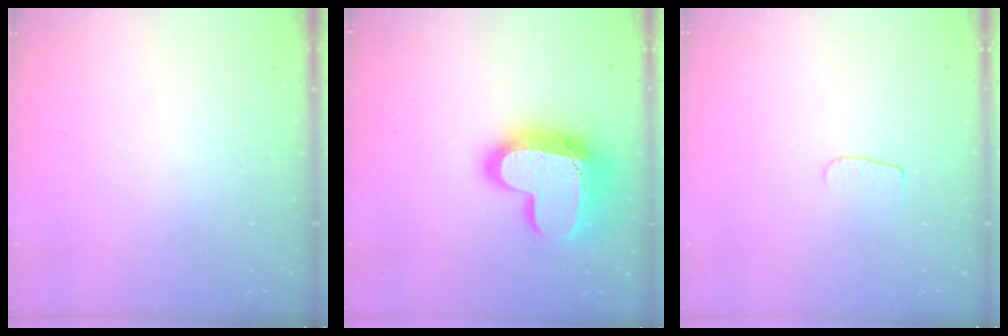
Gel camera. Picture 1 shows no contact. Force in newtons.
{"total": 23.1, "press": 23.0, "slide": 1.7}
{"total": 4.2, "press": 4.2, "slide": 0.4}